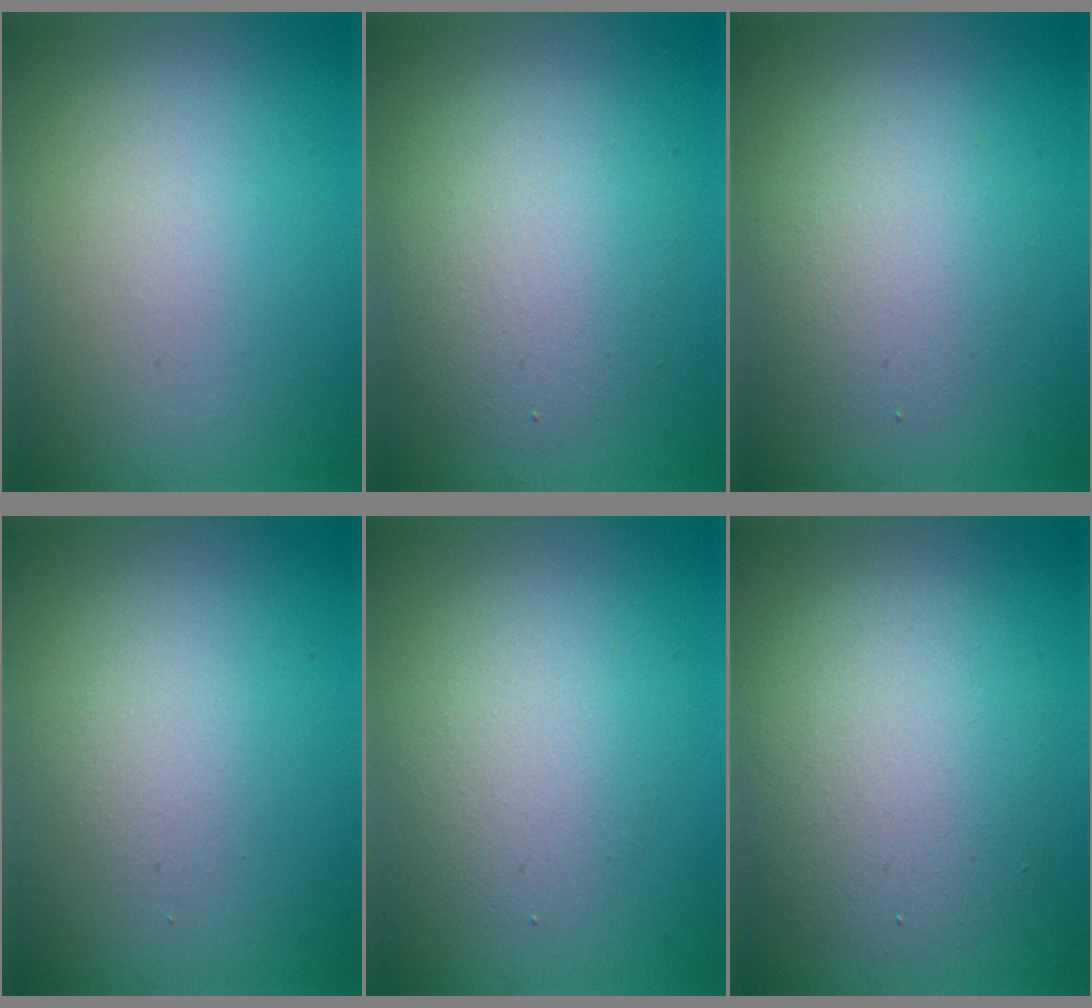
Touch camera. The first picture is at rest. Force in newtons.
{"total": 4.6, "press": 4.6, "slide": 0.3}
{"total": 3.0, "press": 3.0, "slide": 0.1}
{"total": 1.3, "press": 1.3, "slide": 0.1}
{"total": 2.7, "press": 2.7, "slide": 0.1}
{"total": 6.0, "press": 5.9, "slide": 0.6}